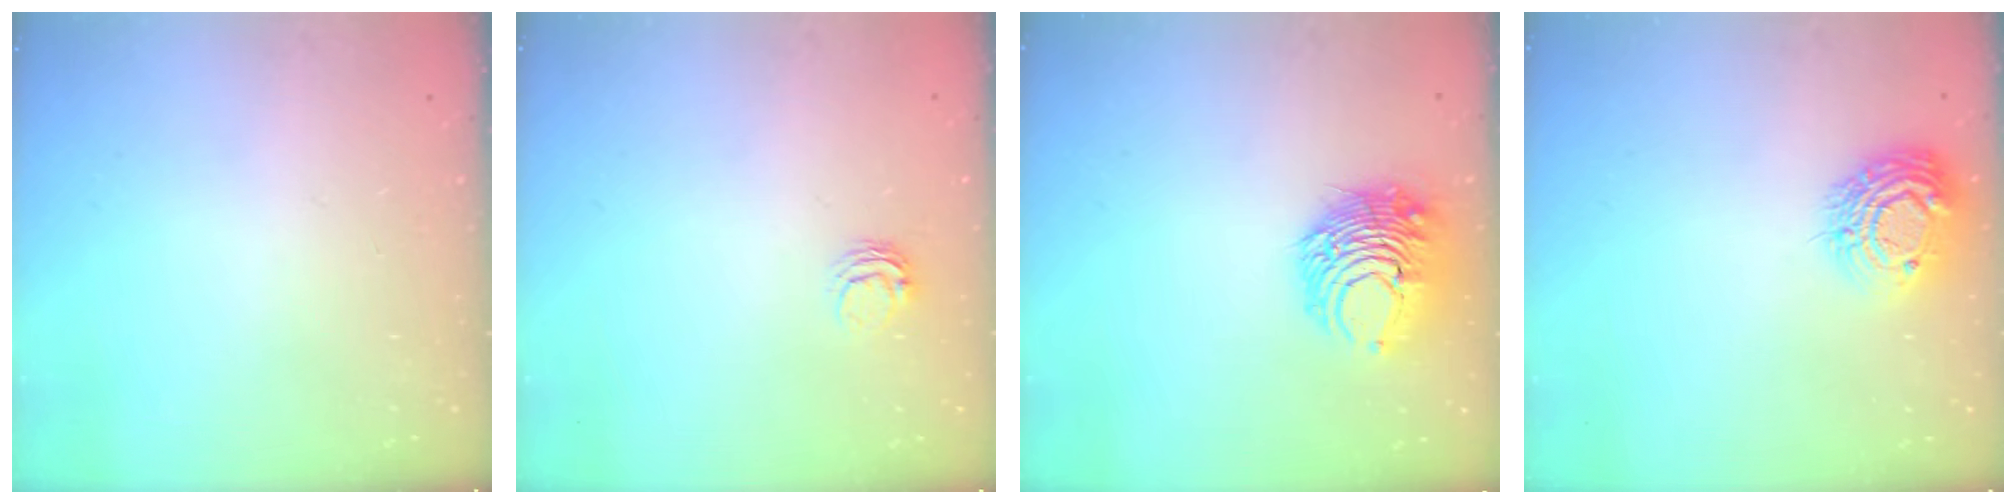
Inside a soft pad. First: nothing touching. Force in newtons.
{"total": 4.2, "press": 4.2, "slide": 0.3}
{"total": 10.7, "press": 10.7, "slide": 0.6}
{"total": 12.4, "press": 12.3, "slide": 0.9}